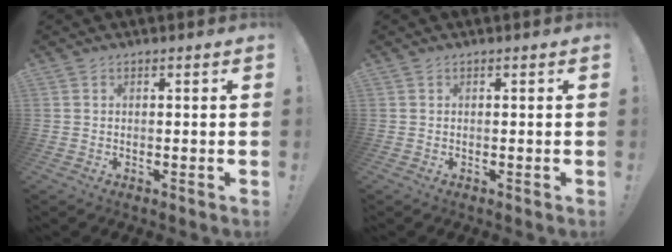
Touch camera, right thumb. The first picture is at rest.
{"total": 0.0}